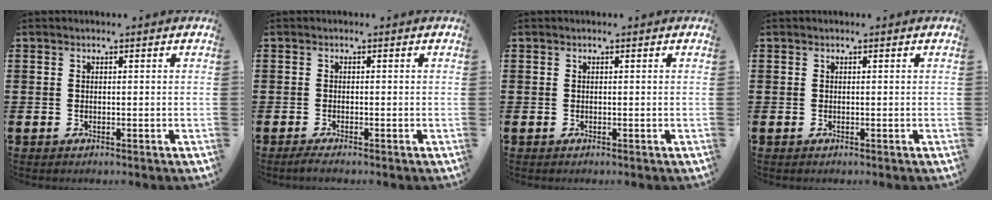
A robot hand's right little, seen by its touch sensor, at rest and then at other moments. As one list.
[{"total": 1.0, "force": [-0.6, 0.1, 0.7], "torque": [-0.012, -0.003, -0.012]}, {"total": 0.0}, {"total": 0.0}]